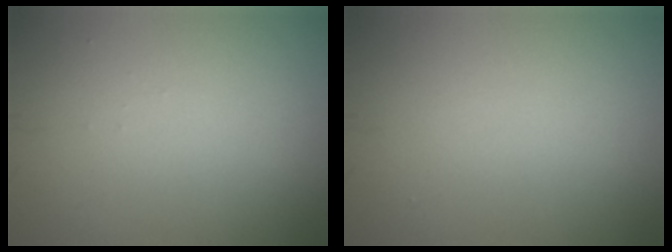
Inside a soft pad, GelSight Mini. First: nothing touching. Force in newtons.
{"total": 0.0}